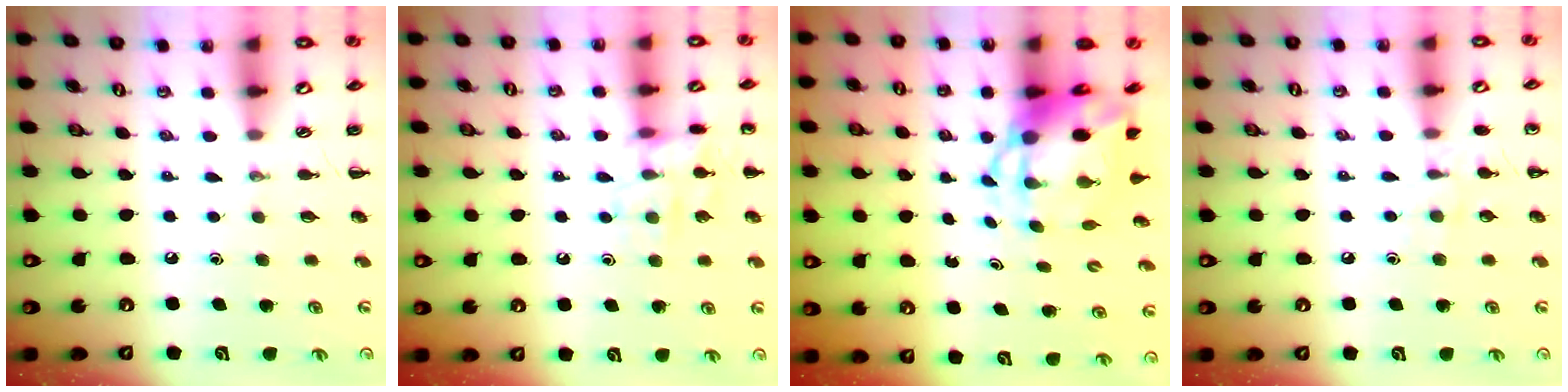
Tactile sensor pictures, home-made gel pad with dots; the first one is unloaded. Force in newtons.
{"total": 11.3, "press": 11.2, "slide": 1.0}
{"total": 6.0, "press": 5.8, "slide": 1.7}
{"total": 7.5, "press": 7.2, "slide": 2.0}